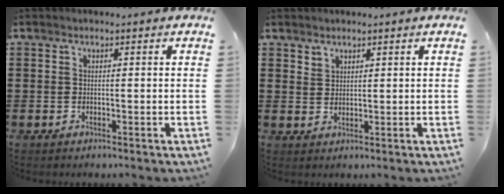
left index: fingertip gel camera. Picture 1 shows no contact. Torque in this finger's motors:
{"motor_torque": [0.00, 0.04, 0.01, -0.01]}